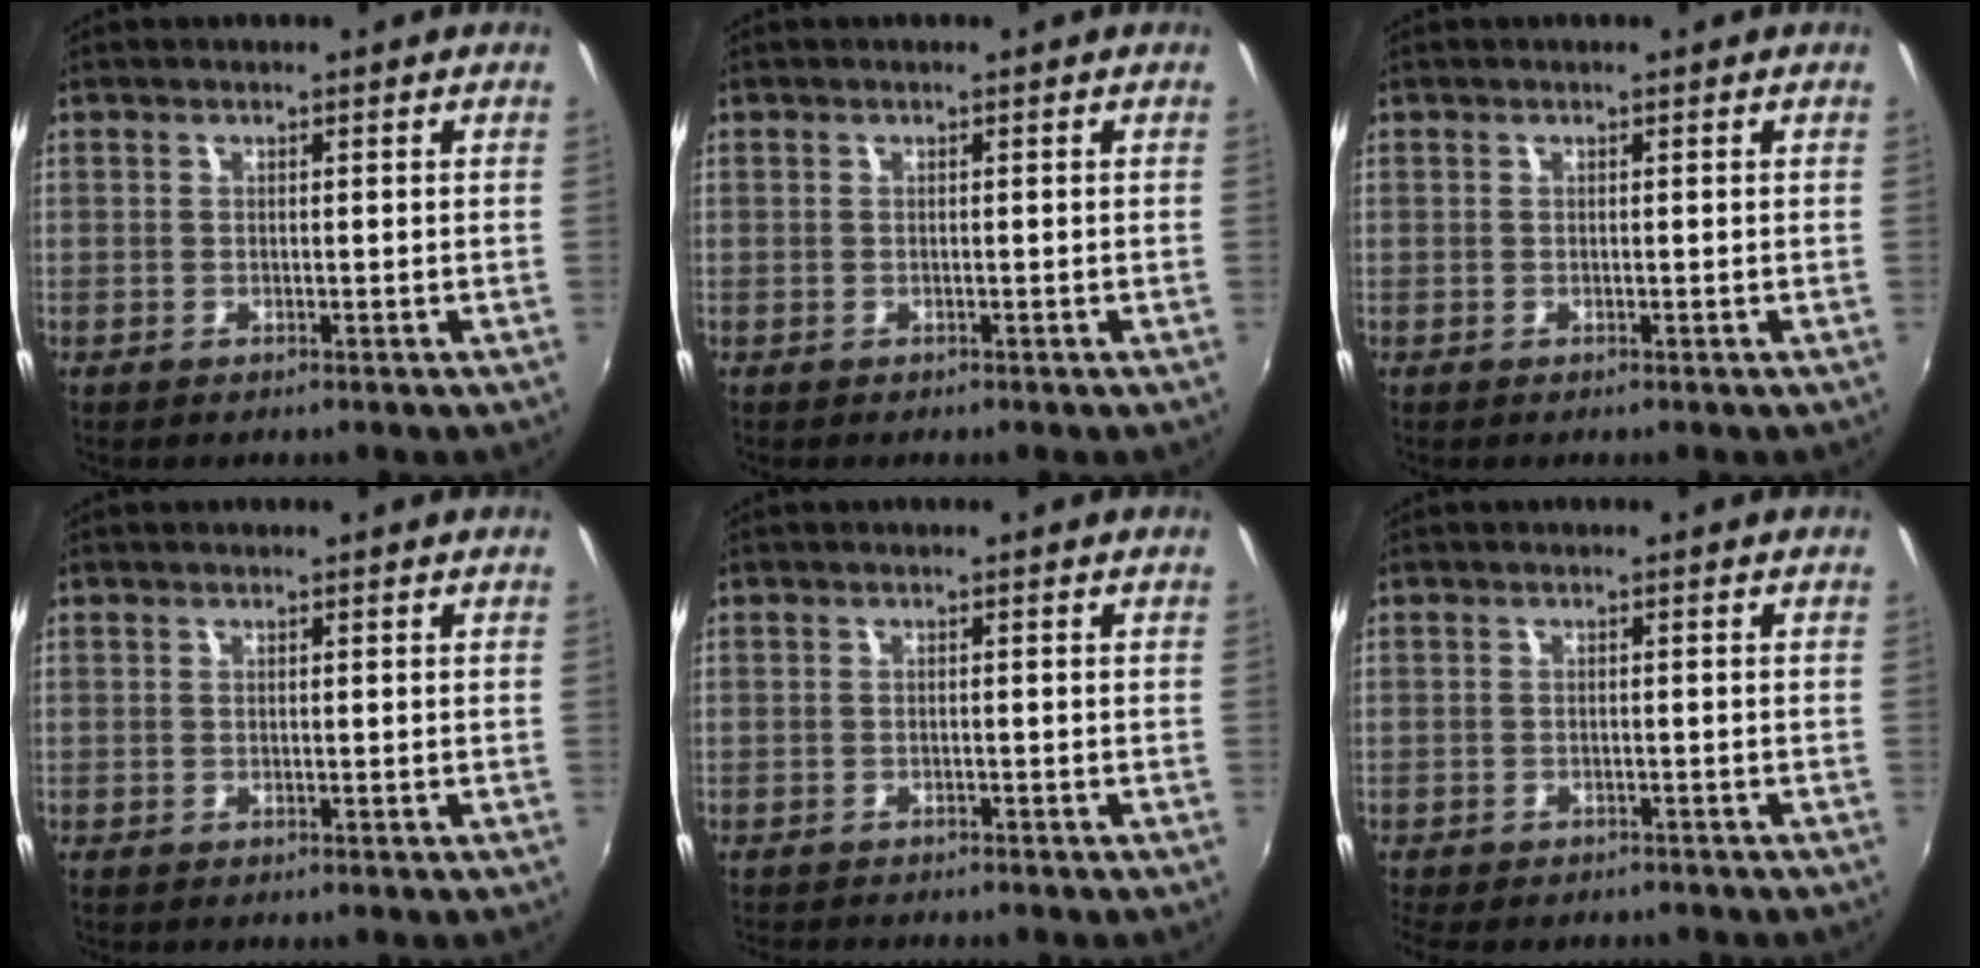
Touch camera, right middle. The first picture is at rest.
{"total": 0.0}
{"total": 0.0}
{"total": 0.0}
{"total": 3.7, "force": [-3.5, 0.7, 1.0], "torque": [-0.030, -0.013, -0.055]}
{"total": 6.5, "force": [-5.6, 2.3, 2.5], "torque": [-0.065, -0.018, -0.083]}